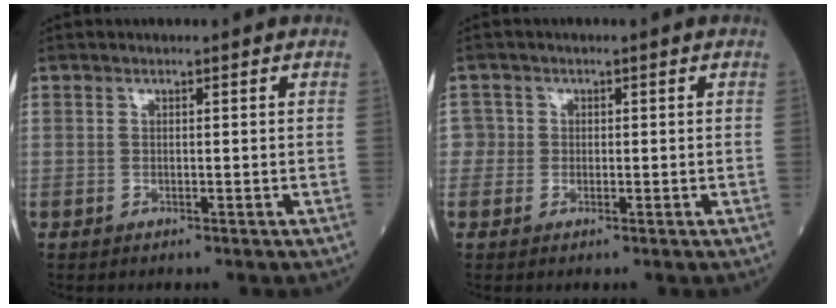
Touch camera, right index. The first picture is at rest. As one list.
[{"total": 1.9, "force": [0.0, 1.9, 0.0], "torque": [0.013, 0.006, -0.006]}]